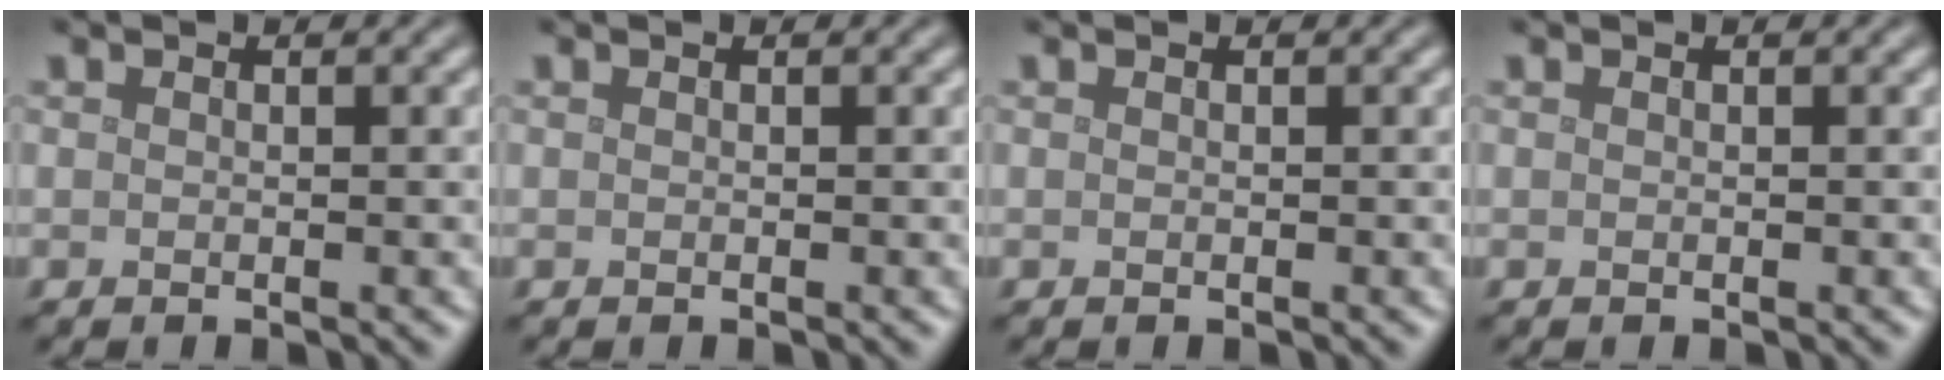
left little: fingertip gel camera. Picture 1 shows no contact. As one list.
[{"total": 0.0}, {"total": 0.0}, {"total": 0.0}]